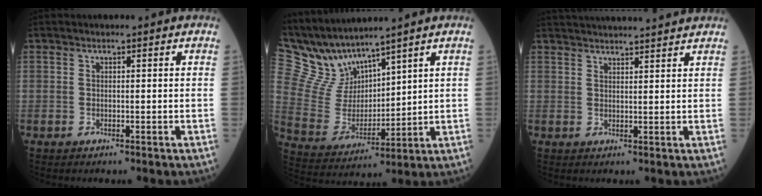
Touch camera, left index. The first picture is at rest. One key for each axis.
{"total": 8.8, "fx": 8.4, "fy": 1.6, "fz": 2.1, "tx": -0.075, "ty": 0.013, "tz": 0.192}
{"total": 13.0, "fx": 12.4, "fy": 0.0, "fz": 4.0, "tx": -0.066, "ty": 0.023, "tz": 0.168}